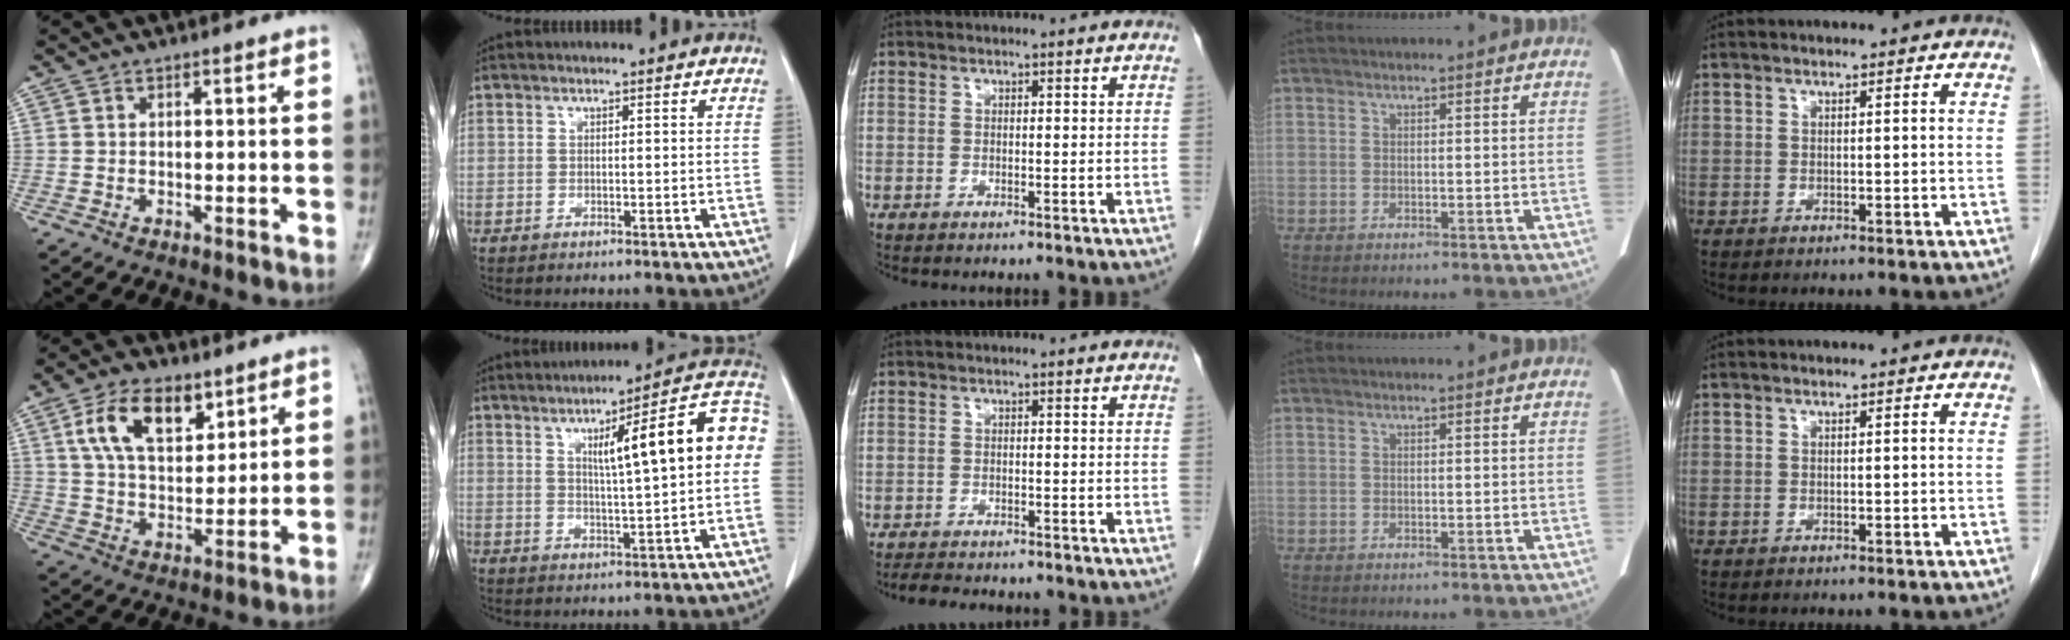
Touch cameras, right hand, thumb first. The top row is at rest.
{"thumb": {"total": 12.9, "force": [6.1, 7.0, 9.0], "torque": [-0.140, -0.020, 0.117]}, "index": {"total": 14.8, "force": [3.0, 1.4, 14.5], "torque": [-0.197, 0.031, 0.037]}, "middle": {"total": 5.8, "force": [-5.2, 1.3, 2.2], "torque": [-0.038, -0.011, -0.077]}}